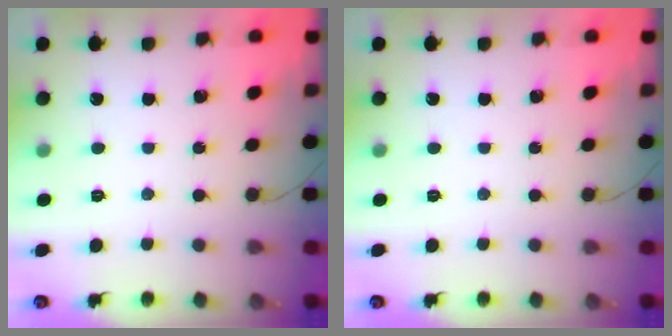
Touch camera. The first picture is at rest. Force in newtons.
{"total": 0.0}